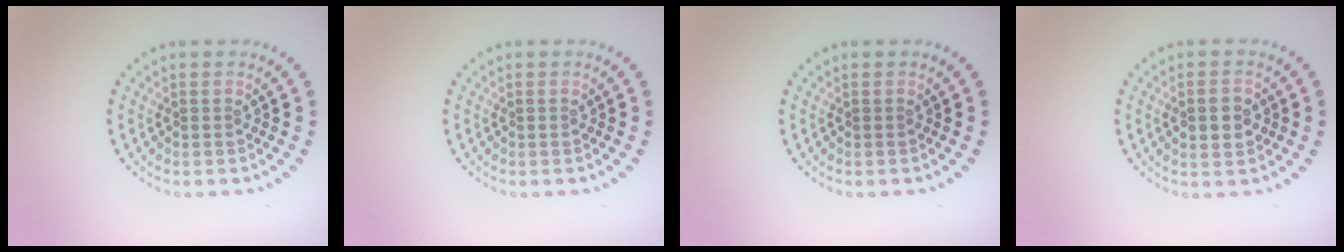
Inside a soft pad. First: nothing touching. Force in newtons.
{"total": 0.0}
{"total": 0.0}
{"total": 2.3, "press": 2.3, "slide": 0.1}